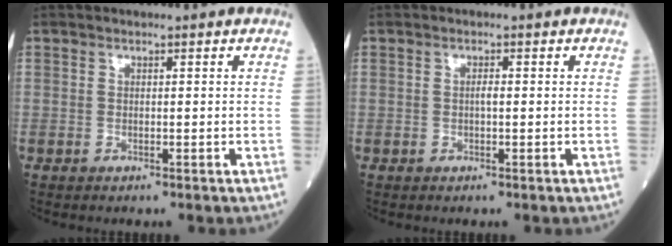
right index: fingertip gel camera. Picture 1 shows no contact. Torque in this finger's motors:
{"motor_torque": [0.23, -0.09, 0.11, 0.03]}